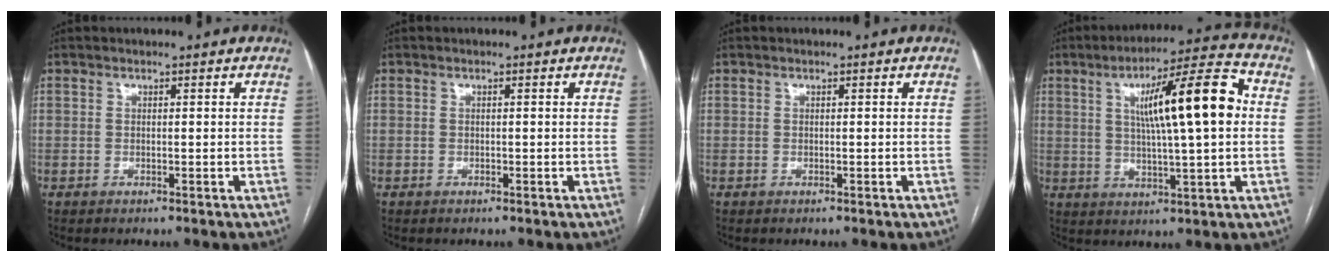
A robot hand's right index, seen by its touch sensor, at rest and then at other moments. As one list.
[{"total": 0.0}, {"total": 0.0}, {"total": 15.0, "force": [2.8, 1.2, 14.7], "torque": [-0.232, 0.023, 0.042]}]